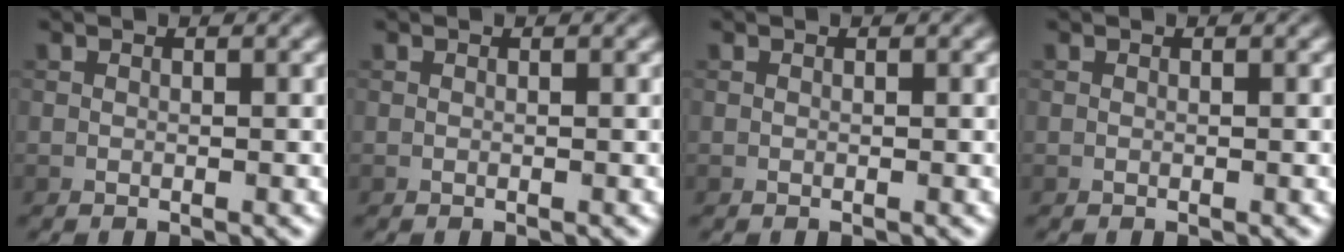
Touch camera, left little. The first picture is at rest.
{"total": 0.0}
{"total": 0.0}
{"total": 0.0}